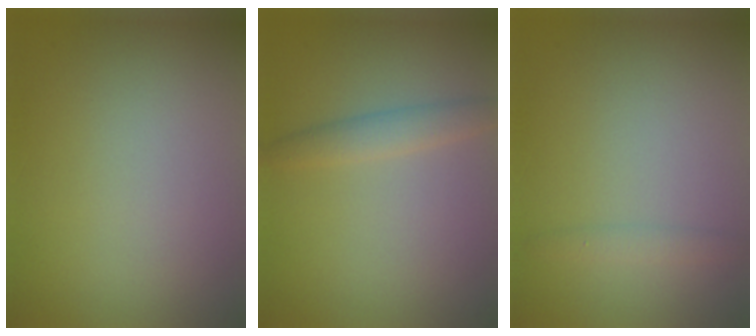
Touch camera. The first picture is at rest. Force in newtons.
{"total": 2.1, "press": 2.1, "slide": 0.1}
{"total": 1.1, "press": 1.0, "slide": 0.1}